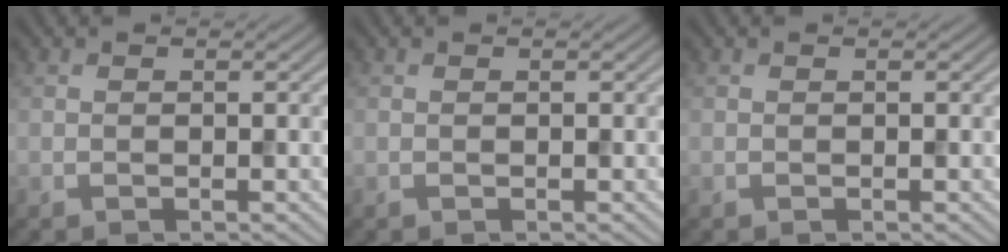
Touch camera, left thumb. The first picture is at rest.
{"total": 0.0}
{"total": 0.0}